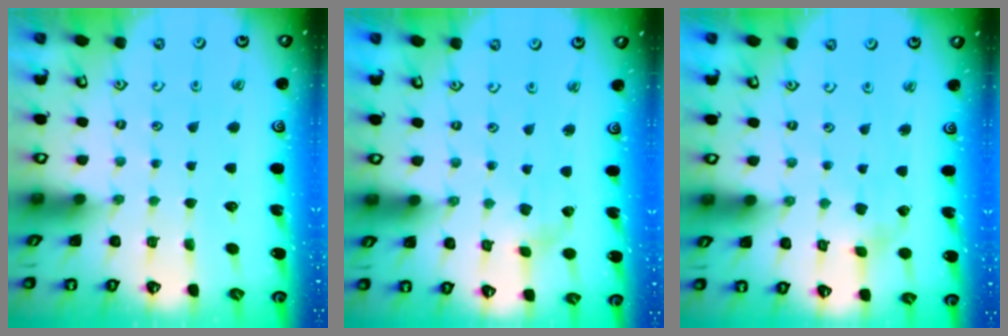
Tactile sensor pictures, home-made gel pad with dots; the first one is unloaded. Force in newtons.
{"total": 2.6, "press": 2.6, "slide": 0.5}
{"total": 2.8, "press": 2.8, "slide": 0.1}